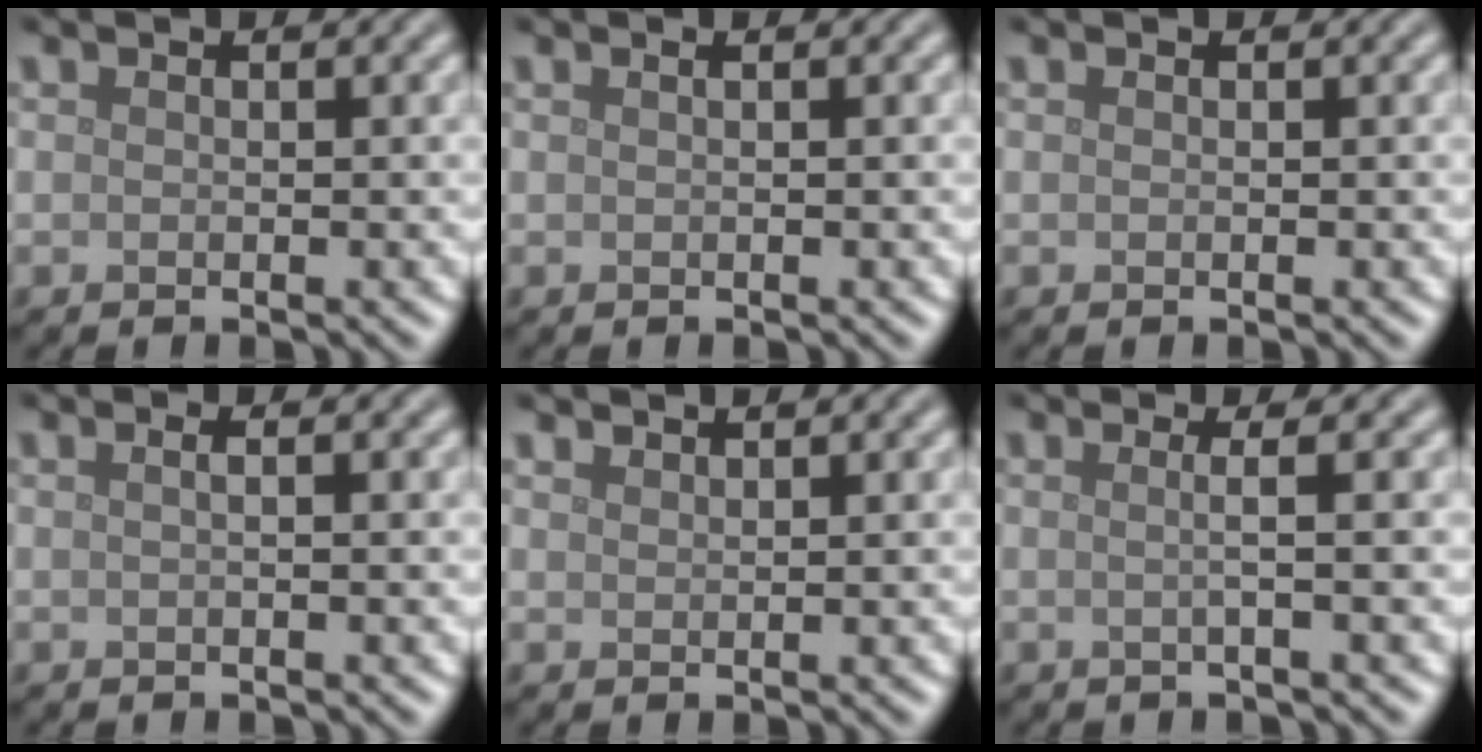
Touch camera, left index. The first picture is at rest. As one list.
[{"total": 0.7, "force": [0.3, 0.3, 0.6], "torque": [-0.007, 0.001, 0.000]}, {"total": 0.0}, {"total": 1.4, "force": [0.4, 0.6, 1.2], "torque": [-0.005, -0.001, -0.008]}, {"total": 0.9, "force": [0.8, 0.1, 0.1], "torque": [-0.001, -0.002, 0.016]}, {"total": 2.0, "force": [0.1, 0.7, 1.9], "torque": [-0.027, 0.003, -0.015]}]